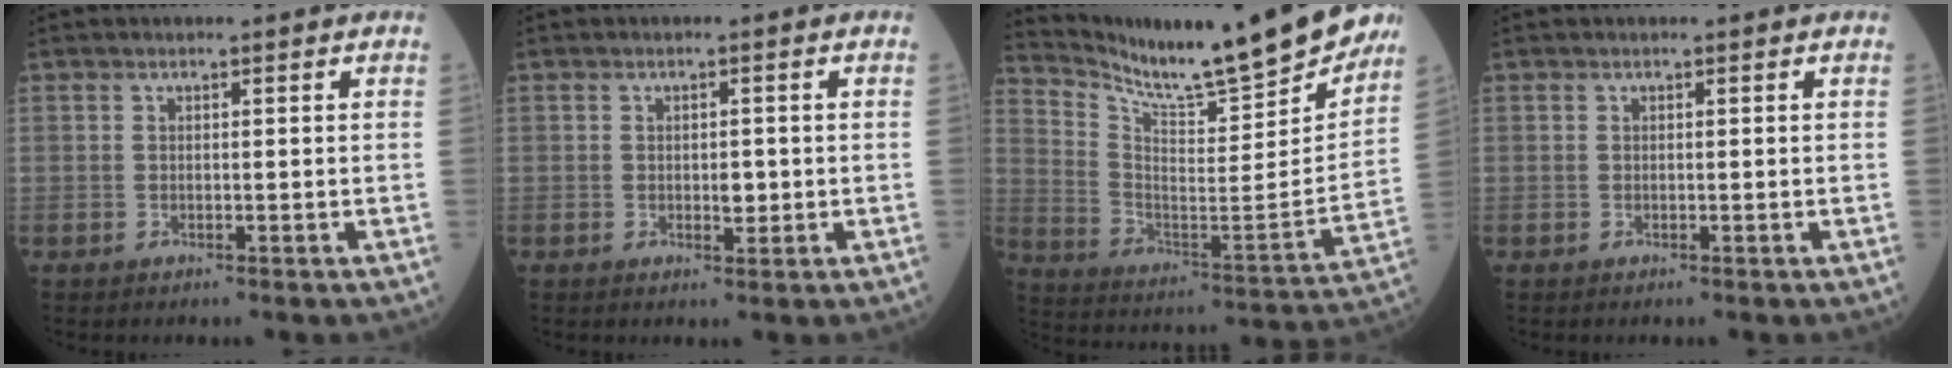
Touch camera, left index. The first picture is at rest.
{"total": 1.8, "force": [-0.3, 0.9, 1.5], "torque": [-0.020, -0.003, -0.005]}
{"total": 21.9, "force": [19.7, 1.4, 9.4], "torque": [-0.171, -0.077, 0.292]}
{"total": 0.0}